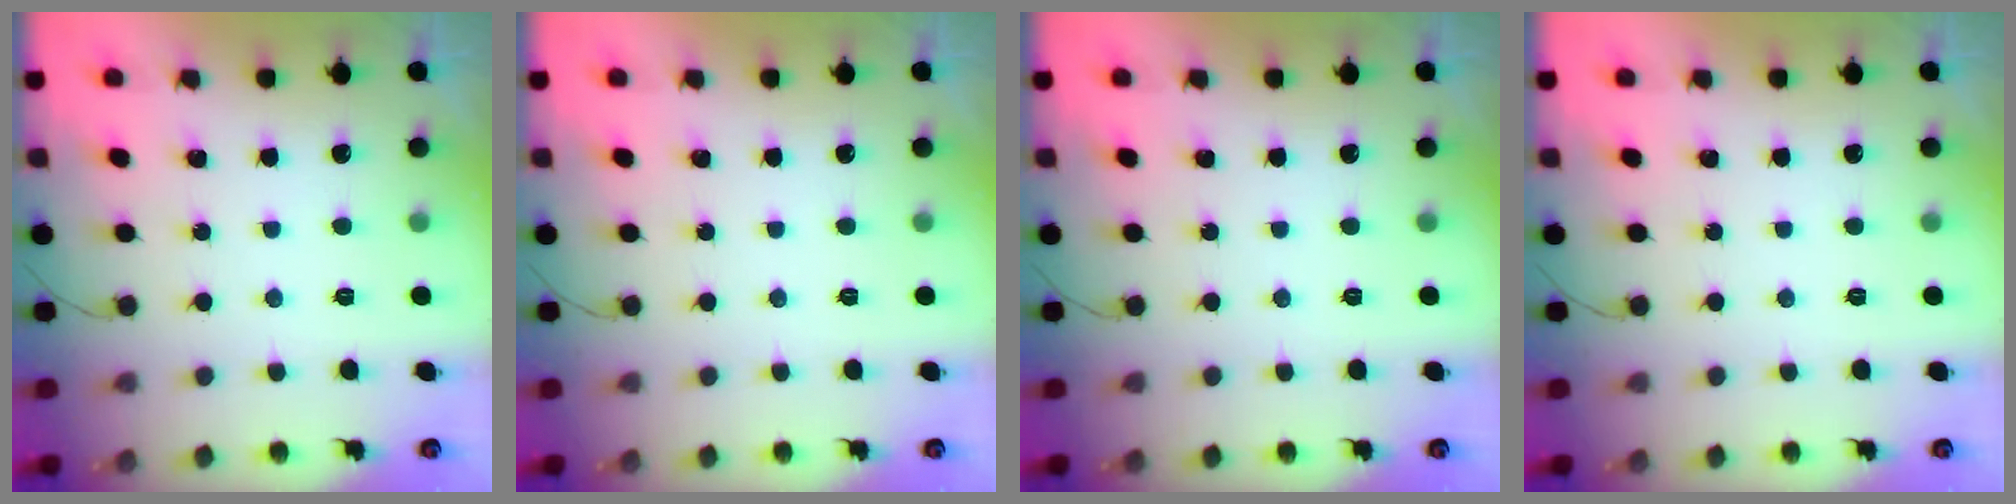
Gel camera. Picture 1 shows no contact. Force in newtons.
{"total": 0.0}
{"total": 0.0}
{"total": 0.0}